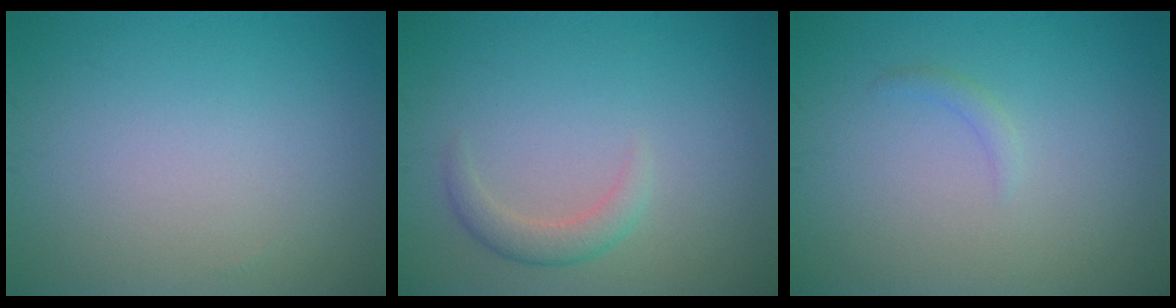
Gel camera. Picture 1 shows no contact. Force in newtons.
{"total": 2.0, "press": 2.0, "slide": 0.1}
{"total": 0.8, "press": 0.8, "slide": 0.1}